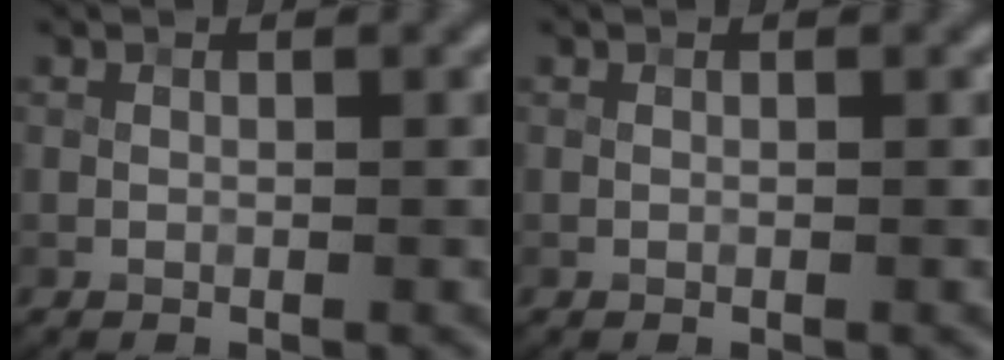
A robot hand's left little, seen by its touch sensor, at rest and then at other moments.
{"total": 0.0}